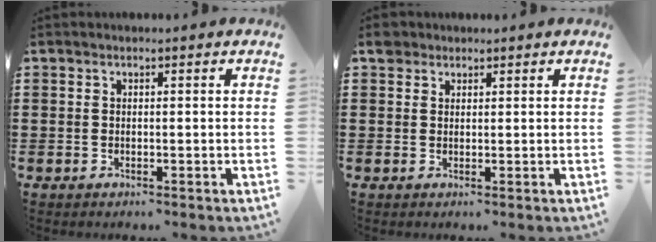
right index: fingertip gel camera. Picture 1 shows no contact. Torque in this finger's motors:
{"motor_torque": [0.24, 0.46, 0.01, 0.01]}